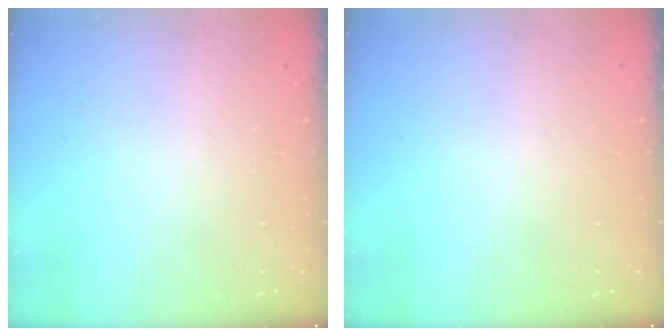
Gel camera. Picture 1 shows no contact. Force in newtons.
{"total": 0.0}